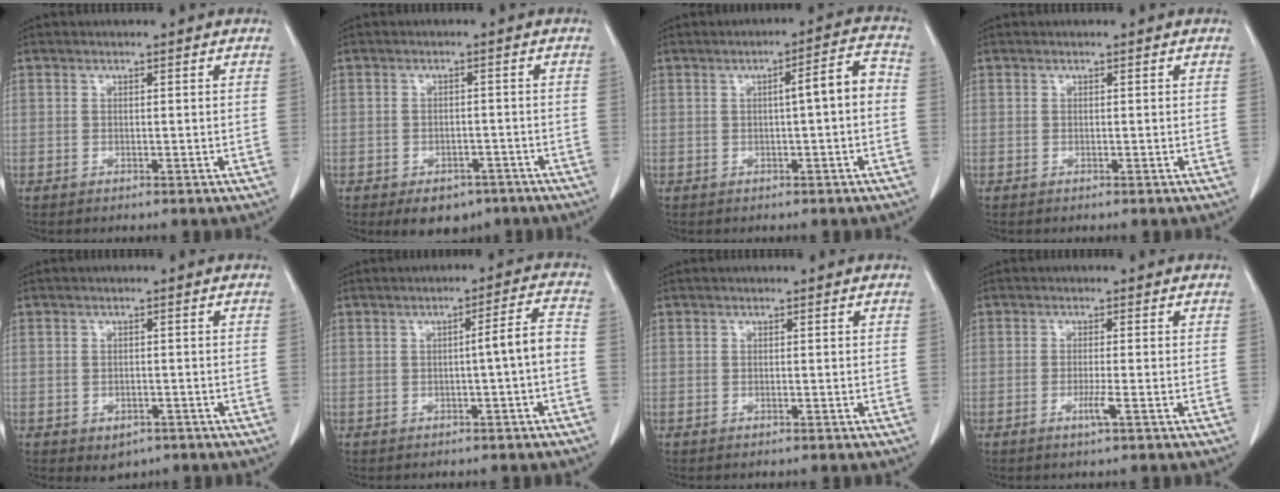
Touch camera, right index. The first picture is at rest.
{"total": 6.1, "force": [-4.2, 3.7, 2.4], "torque": [-0.023, 0.004, -0.051]}
{"total": 5.2, "force": [-0.3, 0.5, 5.1], "torque": [-0.069, 0.018, -0.005]}
{"total": 0.0}
{"total": 2.8, "force": [-1.5, 2.0, 1.3], "torque": [-0.010, 0.003, -0.006]}
{"total": 4.4, "force": [-1.1, -0.4, 4.3], "torque": [-0.058, 0.011, -0.016]}
{"total": 0.0}
{"total": 2.2, "force": [-1.0, -0.4, 1.9], "torque": [-0.038, -0.005, -0.021]}